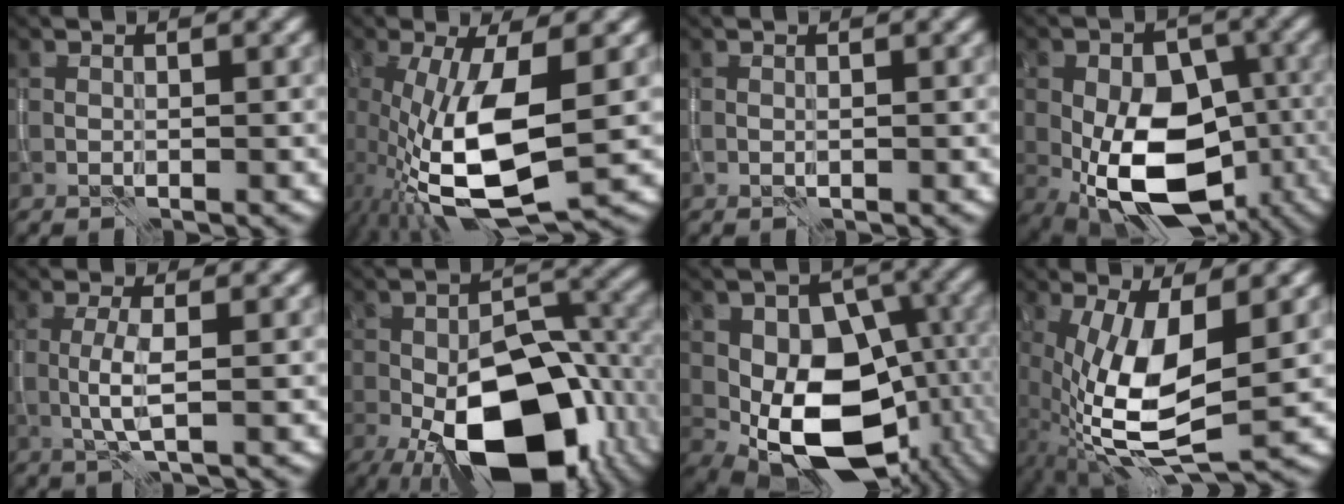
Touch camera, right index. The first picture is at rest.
{"total": 11.7, "force": [-2.0, 4.4, 10.6], "torque": [-0.220, -0.026, -0.032]}
{"total": 0.0}
{"total": 14.5, "force": [-4.0, 9.1, 10.6], "torque": [-0.169, -0.025, -0.050]}
{"total": 2.7, "force": [-0.3, 0.4, 2.7], "torque": [-0.059, -0.001, -0.007]}
{"total": 17.5, "force": [-7.1, 9.3, 13.0], "torque": [-0.206, -0.036, -0.106]}
{"total": 15.0, "force": [-2.7, 10.3, 10.5], "torque": [-0.164, -0.021, -0.024]}
{"total": 10.4, "force": [-1.1, 3.9, 9.5], "torque": [-0.197, -0.015, -0.022]}